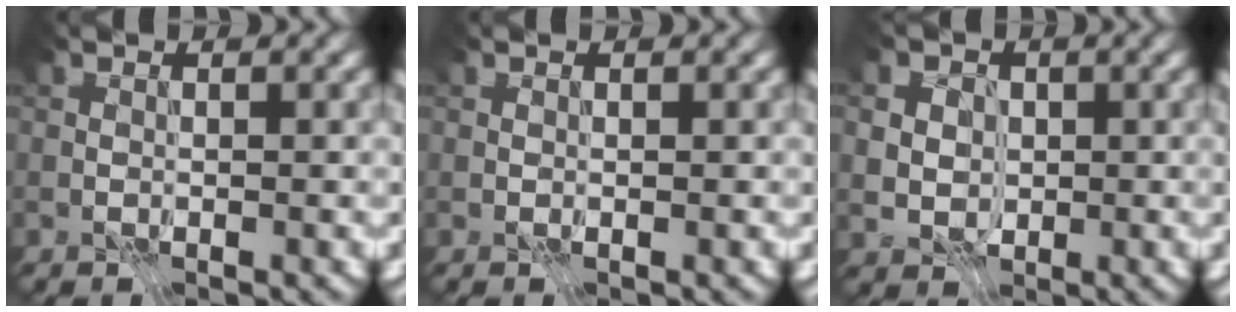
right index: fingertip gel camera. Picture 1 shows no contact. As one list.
[{"total": 0.0}, {"total": 6.2, "force": [1.8, 5.1, 2.9], "torque": [-0.050, 0.027, 0.013]}]